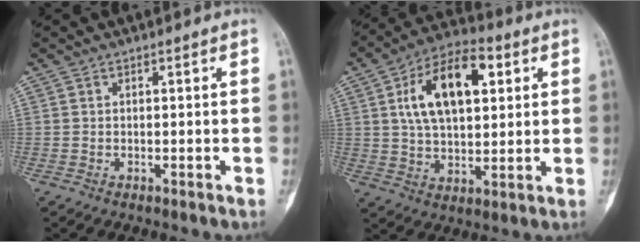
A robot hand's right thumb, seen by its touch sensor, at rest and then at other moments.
{"total": 16.3, "force": [4.8, 8.8, 12.9], "torque": [-0.204, 0.007, 0.080]}